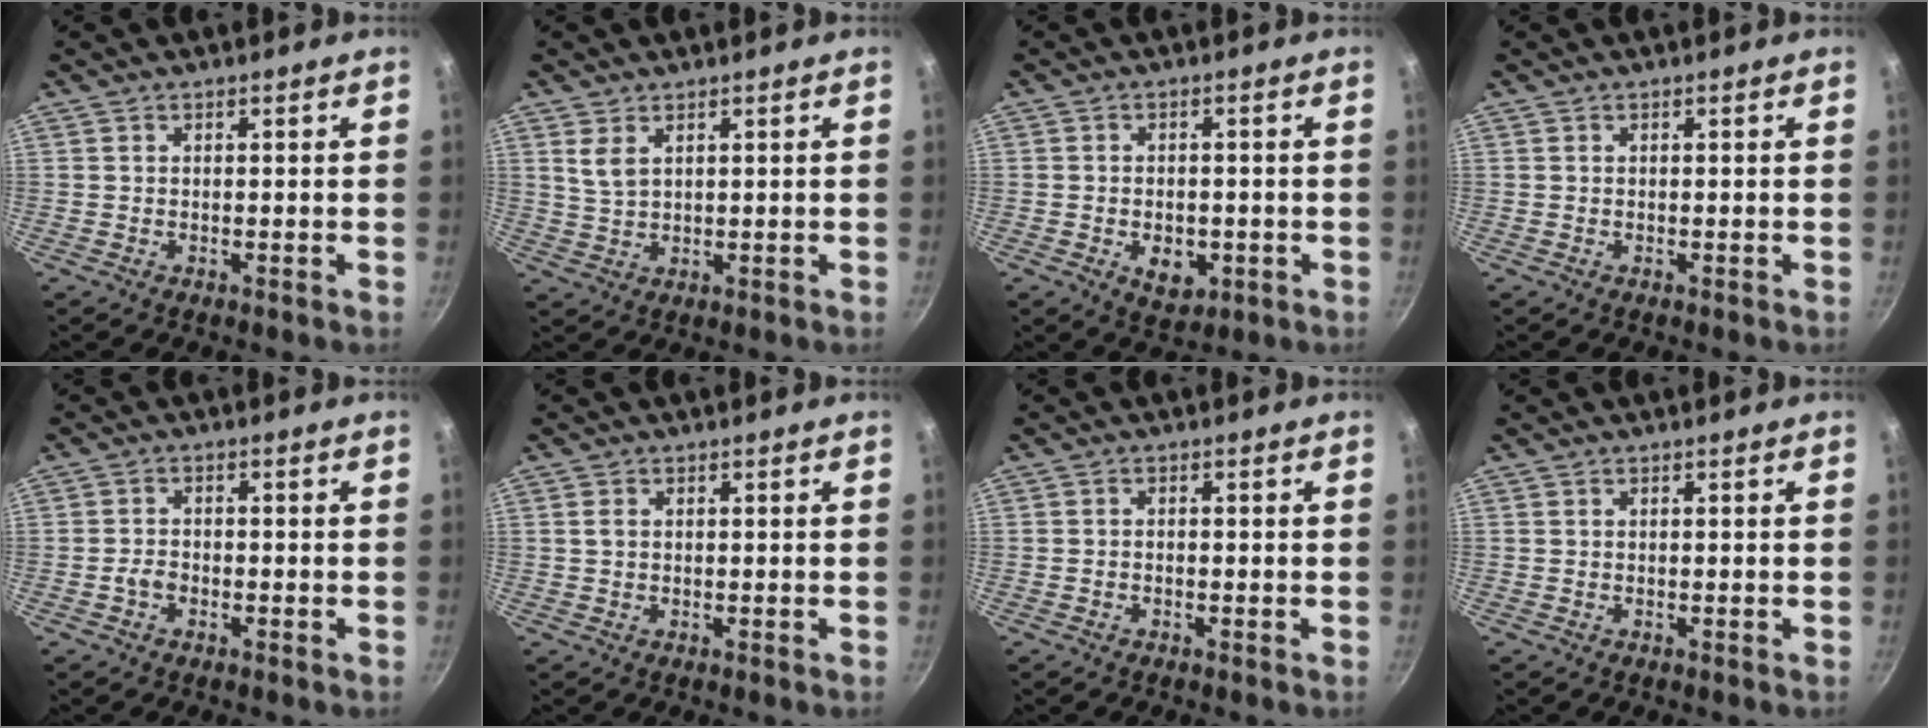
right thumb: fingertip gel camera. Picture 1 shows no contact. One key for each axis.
{"total": 3.8, "fx": 1.8, "fy": 2.1, "fz": 2.7, "tx": -0.049, "ty": -0.011, "tz": 0.039}
{"total": 6.1, "fx": -1.7, "fy": 4.1, "fz": 4.2, "tx": -0.048, "ty": 0.002, "tz": -0.017}
{"total": 0.0}
{"total": 2.4, "fx": -1.1, "fy": 1.6, "fz": 1.4, "tx": -0.023, "ty": 0.016, "tz": -0.023}
{"total": 1.6, "fx": 0.3, "fy": 1.2, "fz": 1.0, "tx": -0.018, "ty": 0.002, "tz": 0.004}
{"total": 0.8, "fx": -0.5, "fy": 0.5, "fz": 0.5, "tx": -0.013, "ty": 0.006, "tz": -0.010}
{"total": 0.0}